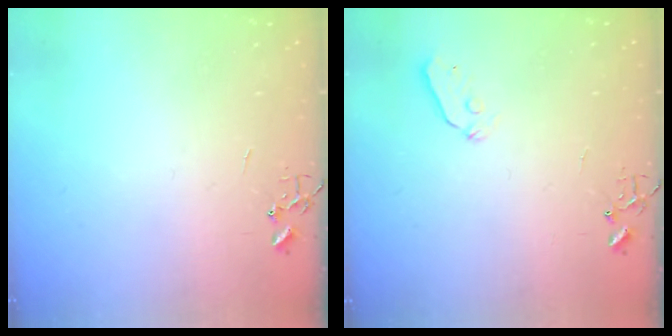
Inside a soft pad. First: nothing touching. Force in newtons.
{"total": 4.5, "press": 4.4, "slide": 0.7}